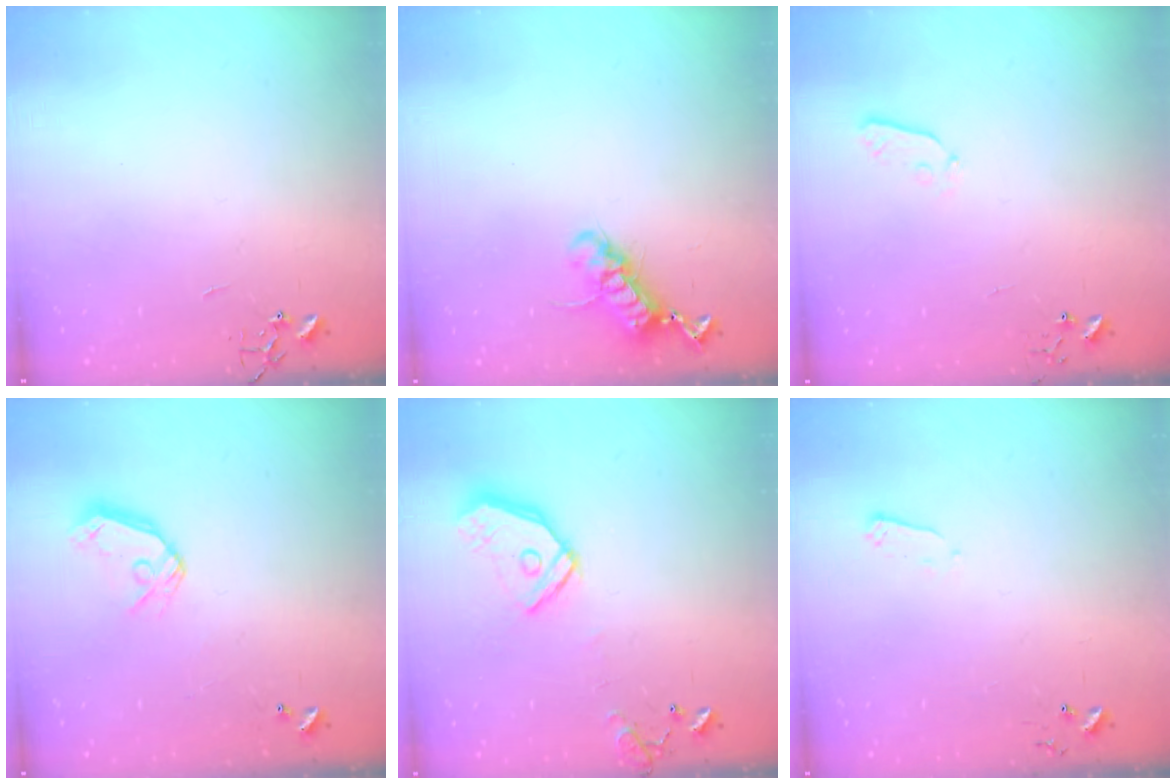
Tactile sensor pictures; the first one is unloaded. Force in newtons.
{"total": 11.8, "press": 11.8, "slide": 1.2}
{"total": 3.9, "press": 3.8, "slide": 0.8}
{"total": 10.4, "press": 10.2, "slide": 1.6}
{"total": 15.9, "press": 15.7, "slide": 2.6}
{"total": 2.4, "press": 2.4, "slide": 0.4}